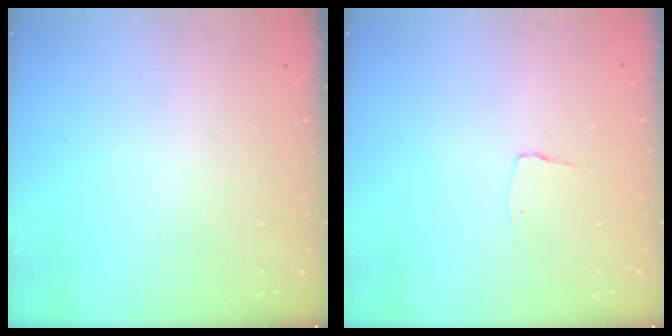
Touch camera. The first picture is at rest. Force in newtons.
{"total": 3.0, "press": 3.0, "slide": 0.3}